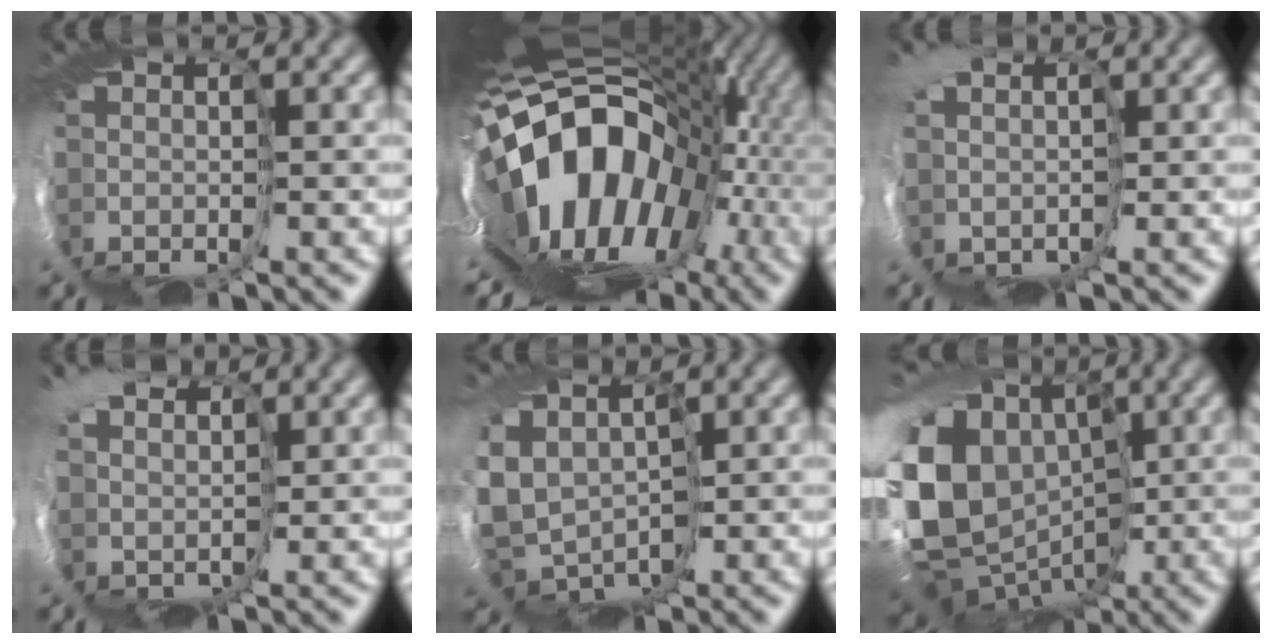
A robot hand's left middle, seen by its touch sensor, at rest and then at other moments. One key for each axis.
{"total": 17.2, "fx": -0.5, "fy": 10.8, "fz": 13.4, "tx": -0.206, "ty": 0.006, "tz": -0.019}
{"total": 4.0, "fx": 1.1, "fy": 3.2, "fz": 2.3, "tx": -0.050, "ty": -0.020, "tz": 0.010}
{"total": 3.8, "fx": 2.8, "fy": 2.3, "fz": 1.1, "tx": -0.032, "ty": 0.005, "tz": 0.034}
{"total": 9.9, "fx": -0.9, "fy": 7.5, "fz": 6.3, "tx": -0.126, "ty": -0.013, "tz": -0.016}
{"total": 15.4, "fx": 0.6, "fy": 12.6, "fz": 8.8, "tx": -0.190, "ty": -0.001, "tz": 0.002}